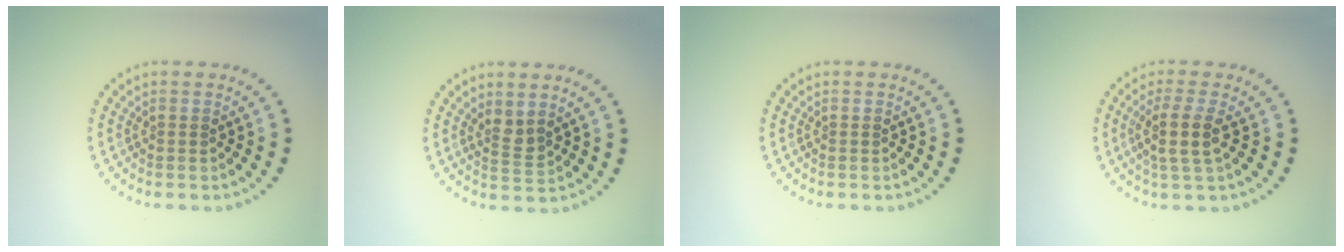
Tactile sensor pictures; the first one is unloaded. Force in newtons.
{"total": 1.7, "press": 1.4, "slide": 1.1}
{"total": 0.0}
{"total": 2.7, "press": 2.2, "slide": 1.6}